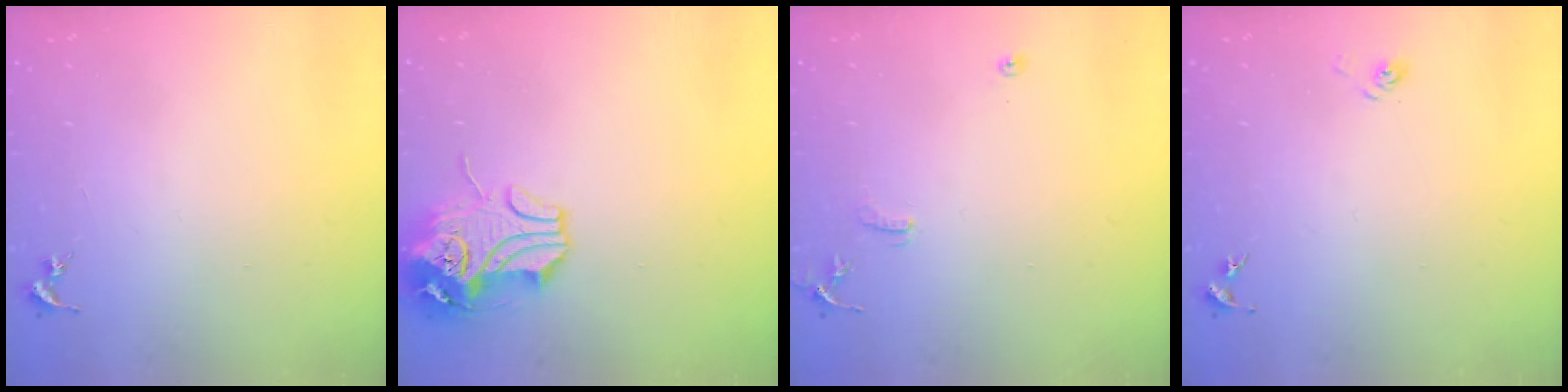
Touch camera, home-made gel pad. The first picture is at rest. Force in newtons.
{"total": 11.6, "press": 11.4, "slide": 2.0}
{"total": 7.6, "press": 7.6, "slide": 0.6}
{"total": 3.1, "press": 2.7, "slide": 1.4}